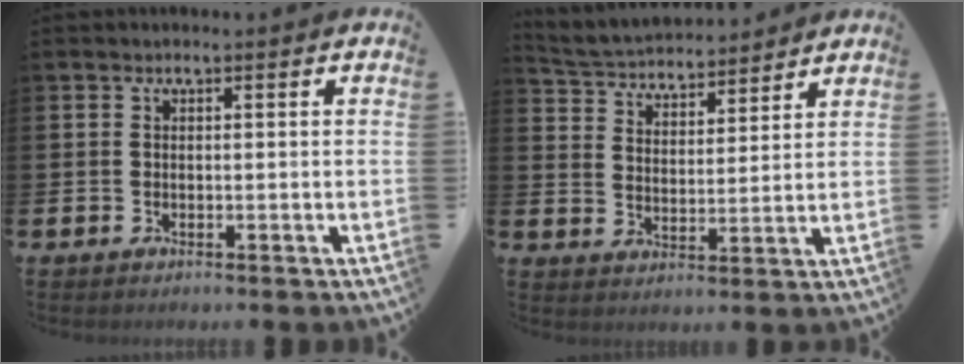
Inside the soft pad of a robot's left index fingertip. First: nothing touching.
{"total": 4.5, "force": [4.3, 1.1, 0.0], "torque": [-0.025, -0.033, 0.073]}